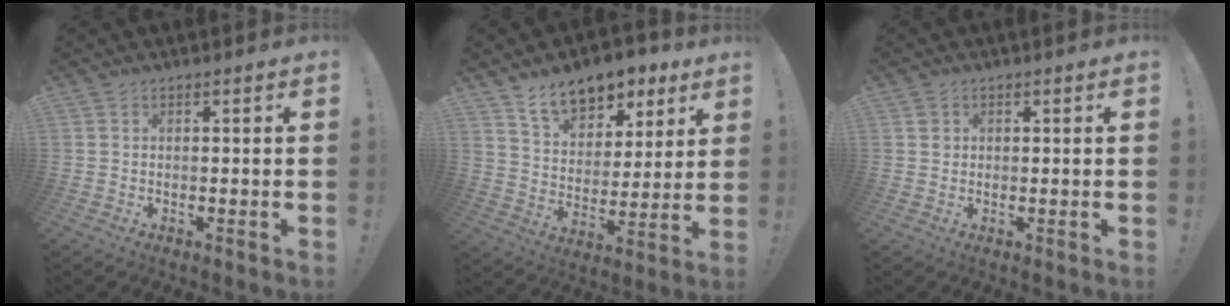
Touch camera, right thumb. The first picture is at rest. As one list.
[{"total": 13.7, "force": [9.9, 7.7, 5.6], "torque": [-0.091, -0.063, 0.181]}, {"total": 1.4, "force": [0.6, 1.3, 0.2], "torque": [0.010, -0.003, 0.008]}]